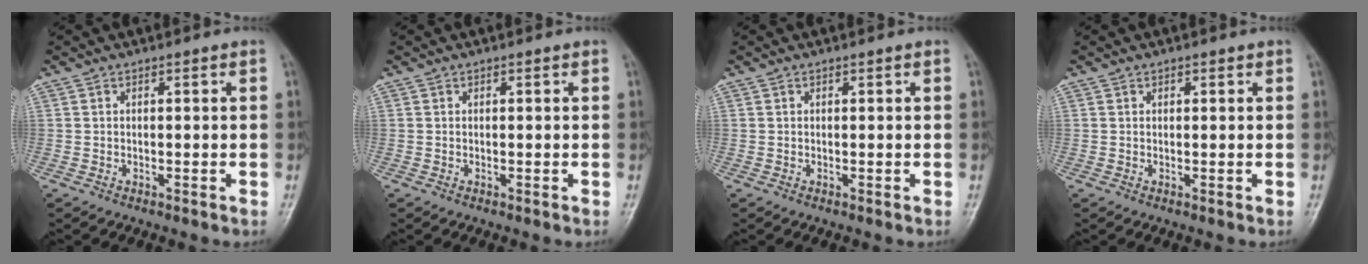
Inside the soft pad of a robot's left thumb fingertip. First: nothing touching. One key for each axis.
{"total": 0.0}
{"total": 0.0}
{"total": 0.6, "fx": 0.4, "fy": 0.4, "fz": 0.2, "tx": 0.002, "ty": -0.002, "tz": 0.003}